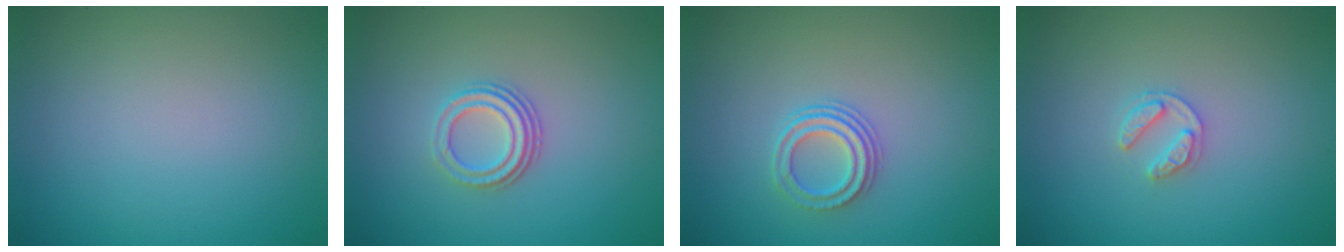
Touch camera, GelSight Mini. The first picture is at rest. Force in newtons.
{"total": 2.9, "press": 2.2, "slide": 2.0}
{"total": 2.5, "press": 2.1, "slide": 1.4}
{"total": 1.8, "press": 1.8, "slide": 0.3}